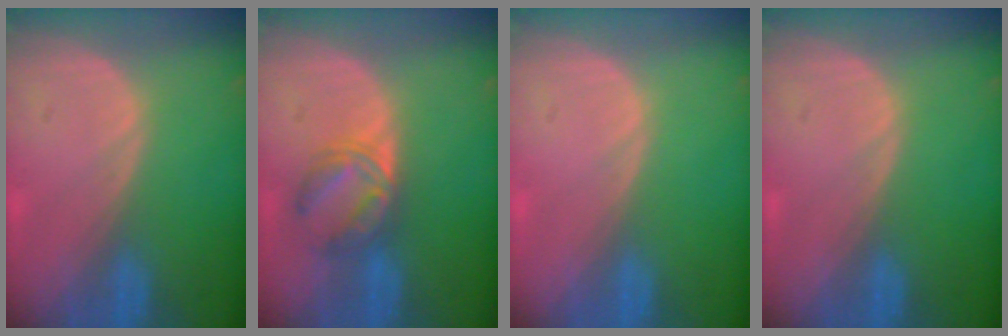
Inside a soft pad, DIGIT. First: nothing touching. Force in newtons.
{"total": 5.6, "press": 5.5, "slide": 1.0}
{"total": 0.0}
{"total": 0.0}